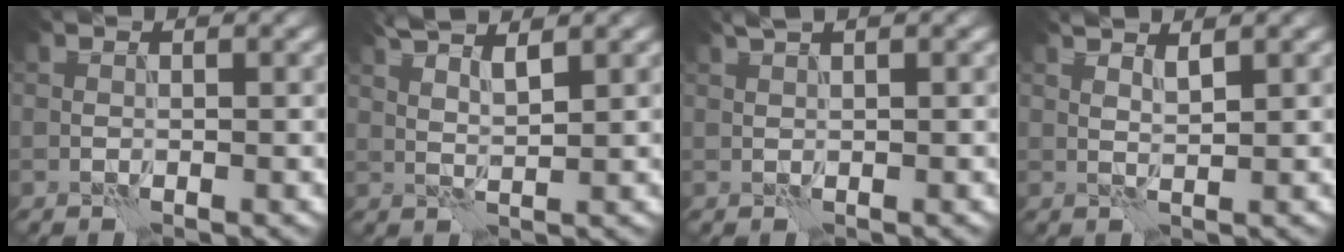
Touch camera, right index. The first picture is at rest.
{"total": 3.5, "force": [2.3, 0.7, 2.5], "torque": [-0.046, 0.004, 0.041]}
{"total": 1.3, "force": [0.9, 0.1, 0.9], "torque": [-0.023, 0.003, 0.014]}
{"total": 1.7, "force": [1.2, 0.2, 1.2], "torque": [-0.020, -0.001, 0.021]}